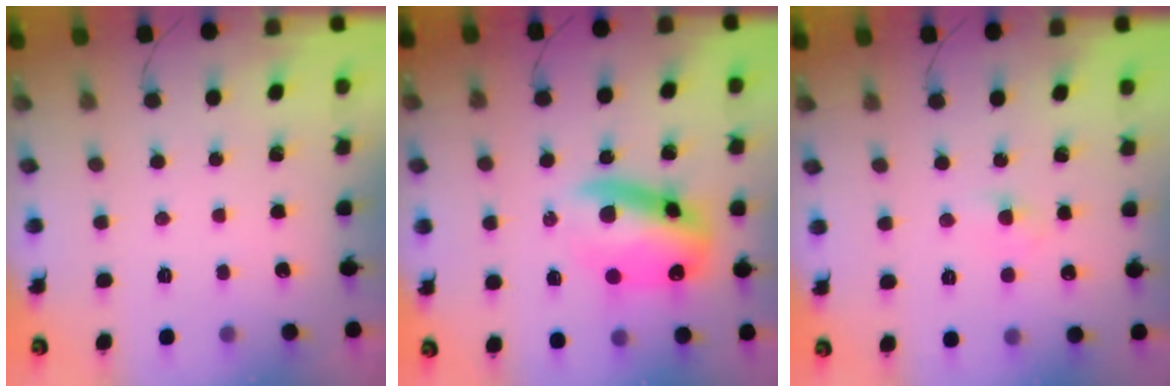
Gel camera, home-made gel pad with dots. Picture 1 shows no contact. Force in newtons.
{"total": 12.9, "press": 12.5, "slide": 3.1}
{"total": 2.5, "press": 2.3, "slide": 1.0}